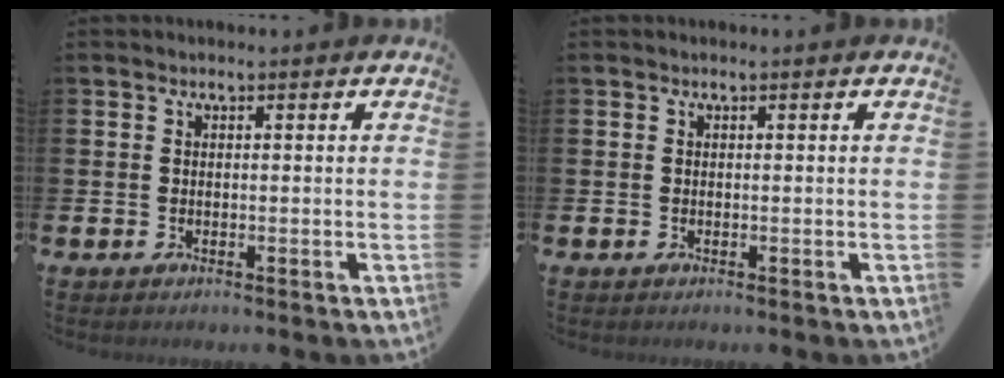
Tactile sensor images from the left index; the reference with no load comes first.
{"total": 0.0}